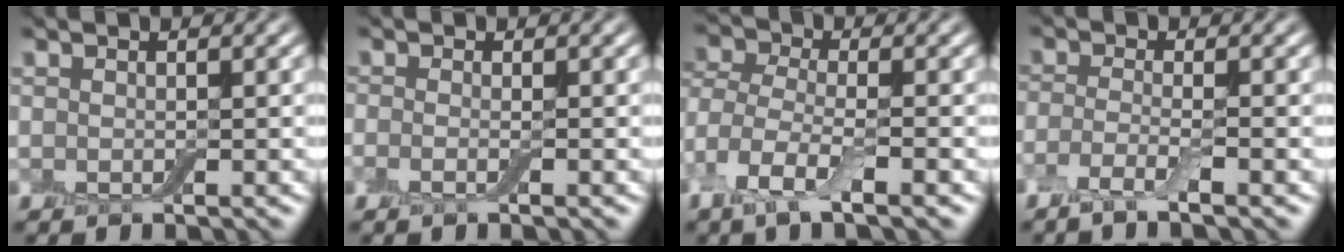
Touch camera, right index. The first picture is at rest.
{"total": 0.6, "force": [-0.3, 0.1, 0.5], "torque": [-0.014, -0.001, -0.012]}
{"total": 6.2, "force": [-2.6, 3.1, 4.6], "torque": [-0.102, -0.002, -0.061]}
{"total": 2.1, "force": [-1.5, 0.2, 1.5], "torque": [-0.037, -0.003, -0.040]}